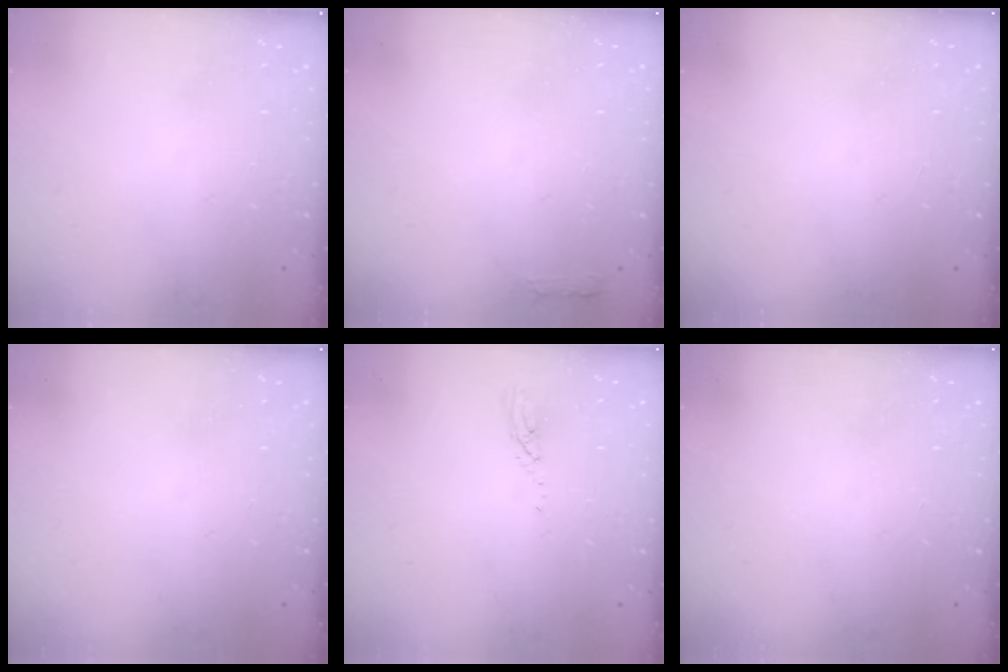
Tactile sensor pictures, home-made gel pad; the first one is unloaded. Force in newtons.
{"total": 2.7, "press": 2.6, "slide": 0.5}
{"total": 0.9, "press": 0.0, "slide": 0.9}
{"total": 0.0}
{"total": 3.0, "press": 3.0, "slide": 0.1}
{"total": 0.0}